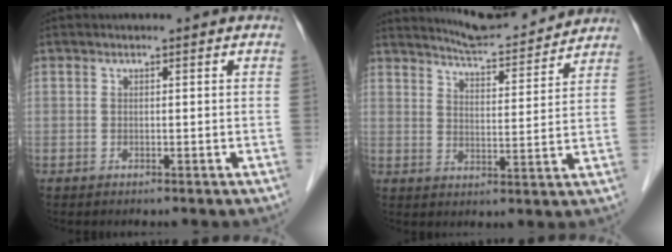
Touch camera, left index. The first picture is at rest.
{"total": 11.2, "force": [10.9, 0.6, 2.6], "torque": [-0.046, 0.006, 0.157]}